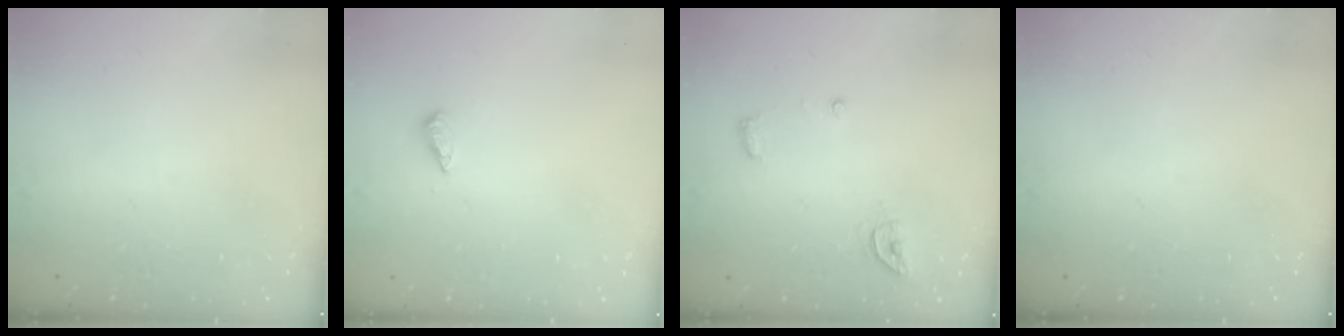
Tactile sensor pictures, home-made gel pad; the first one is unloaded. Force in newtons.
{"total": 4.2, "press": 4.1, "slide": 1.0}
{"total": 5.5, "press": 5.5, "slide": 0.2}
{"total": 0.0}